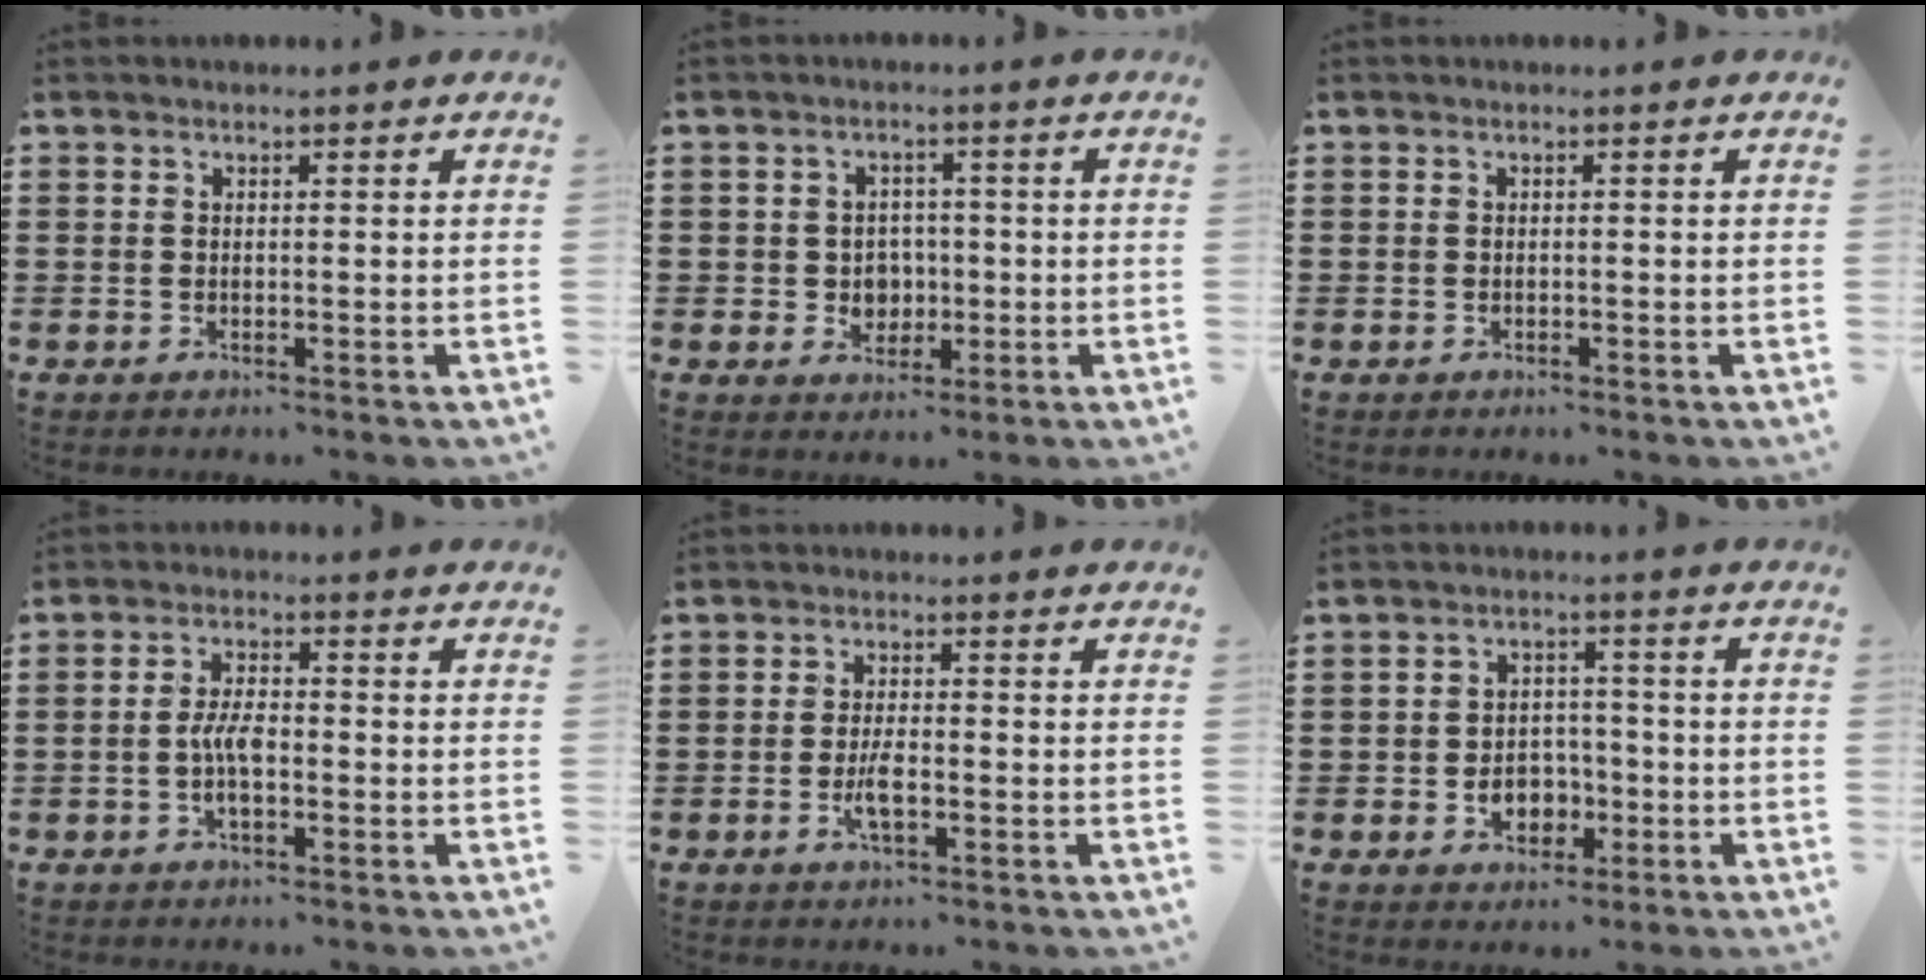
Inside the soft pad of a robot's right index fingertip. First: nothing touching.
{"total": 3.6, "force": [-0.3, 3.4, 1.2], "torque": [-0.029, 0.005, -0.011]}
{"total": 0.0}
{"total": 4.6, "force": [-1.1, 1.8, 4.1], "torque": [-0.087, 0.003, -0.024]}
{"total": 3.7, "force": [-1.3, 1.0, 3.3], "torque": [-0.070, -0.004, -0.026]}
{"total": 5.1, "force": [-1.5, 3.9, 2.9], "torque": [-0.041, 0.002, -0.031]}